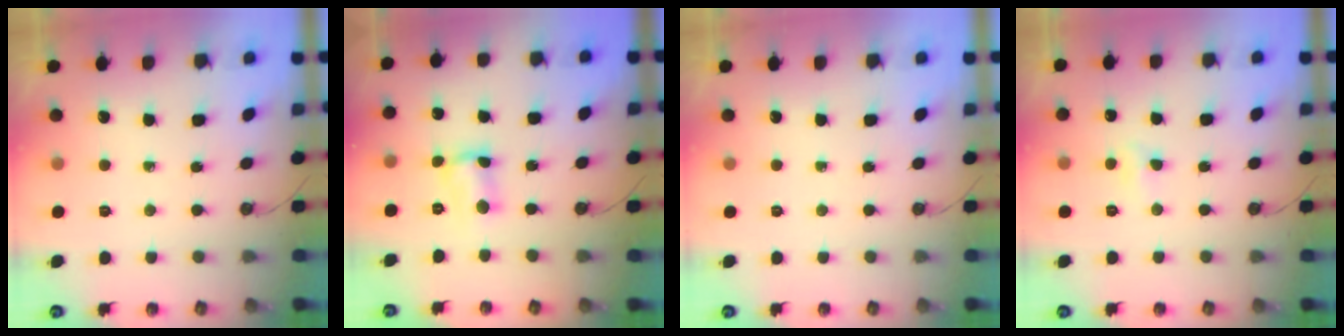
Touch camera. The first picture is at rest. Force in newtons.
{"total": 4.1, "press": 3.8, "slide": 1.6}
{"total": 0.0}
{"total": 5.0, "press": 3.6, "slide": 3.5}